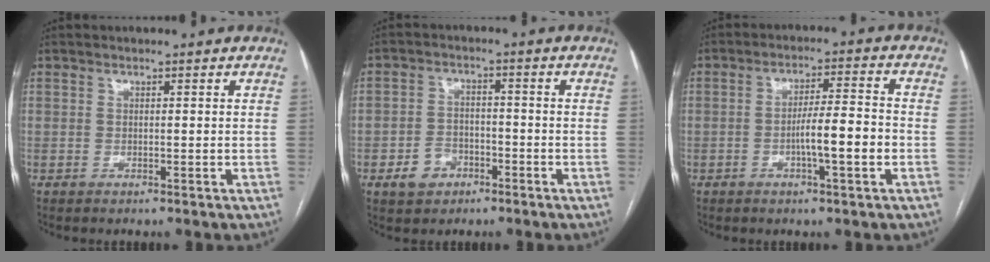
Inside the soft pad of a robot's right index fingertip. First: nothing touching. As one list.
[{"total": 5.0, "force": [-2.5, 3.8, 2.0], "torque": [-0.039, 0.010, -0.036]}, {"total": 7.0, "force": [-2.0, 0.4, 6.7], "torque": [-0.112, 0.009, -0.033]}]